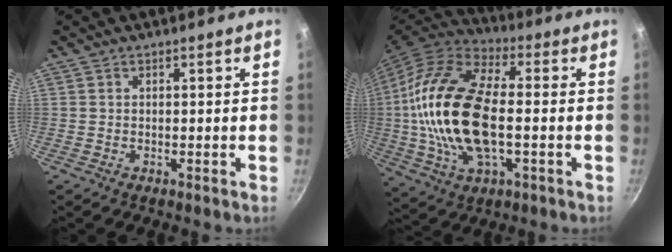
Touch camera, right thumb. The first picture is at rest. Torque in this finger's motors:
{"motor_torque": [-0.62, 2.30, 2.64, 0.09, 0.42]}